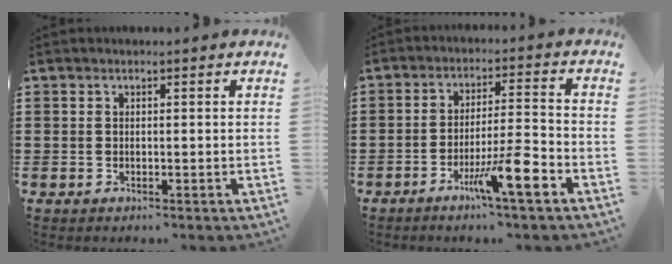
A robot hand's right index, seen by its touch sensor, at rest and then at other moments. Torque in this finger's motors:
{"motor_torque": [0.92, -0.82, 0.68, 0.09]}